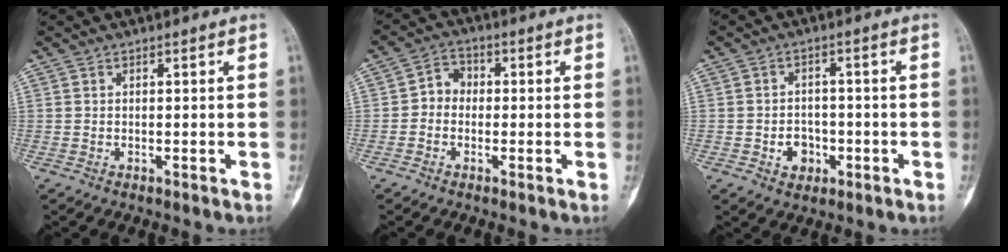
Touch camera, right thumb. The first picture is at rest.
{"total": 4.2, "force": [-0.6, 3.6, 2.1], "torque": [-0.018, 0.017, -0.023]}
{"total": 4.7, "force": [-1.6, 3.9, 2.2], "torque": [-0.007, 0.014, -0.021]}